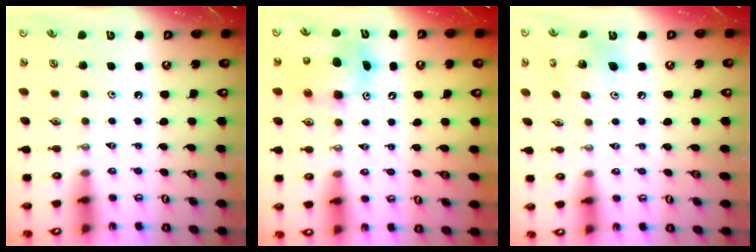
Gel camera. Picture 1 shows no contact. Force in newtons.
{"total": 8.2, "press": 8.0, "slide": 1.7}
{"total": 9.7, "press": 9.4, "slide": 2.4}